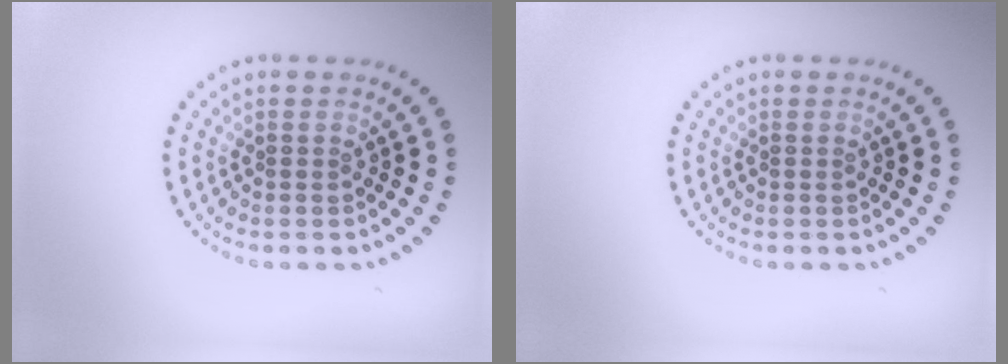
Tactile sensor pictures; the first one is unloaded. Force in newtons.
{"total": 0.0}